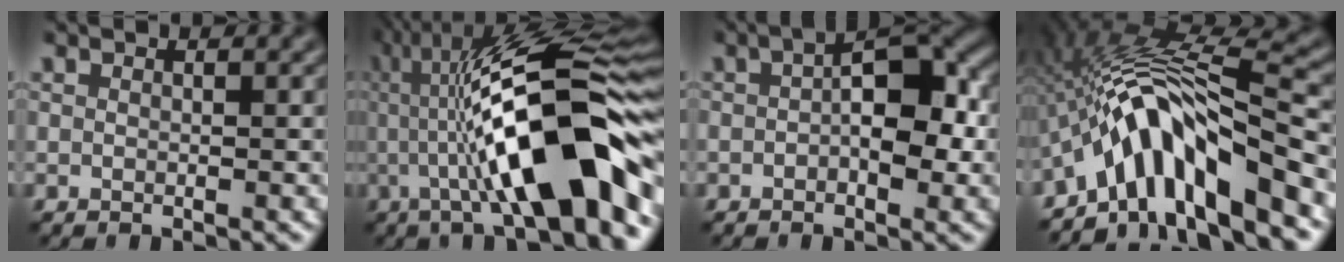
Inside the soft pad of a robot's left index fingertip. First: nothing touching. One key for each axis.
{"total": 13.5, "fx": -1.7, "fy": 3.0, "fz": 13.0, "tx": -0.202, "ty": 0.028, "tz": -0.034}
{"total": 7.0, "fx": 0.1, "fy": 3.2, "fz": 6.3, "tx": -0.081, "ty": 0.012, "tz": -0.007}
{"total": 10.8, "fx": -5.4, "fy": 2.6, "fz": 8.9, "tx": -0.141, "ty": 0.021, "tz": -0.098}